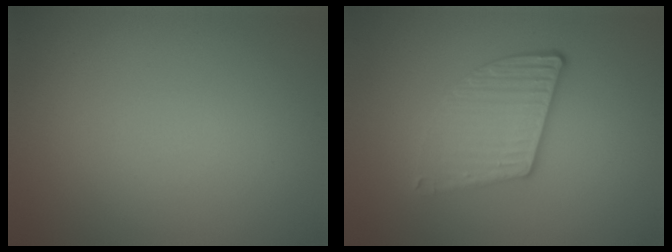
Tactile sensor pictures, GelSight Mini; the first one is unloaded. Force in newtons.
{"total": 4.0, "press": 3.3, "slide": 2.2}